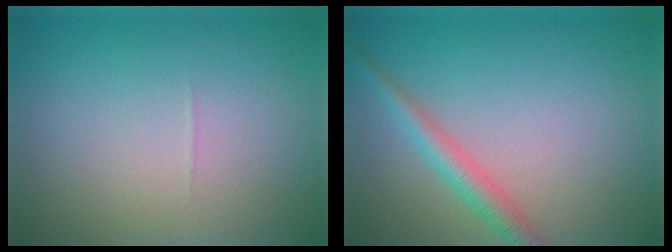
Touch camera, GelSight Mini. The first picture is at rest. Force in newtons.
{"total": 2.7, "press": 2.7, "slide": 0.1}